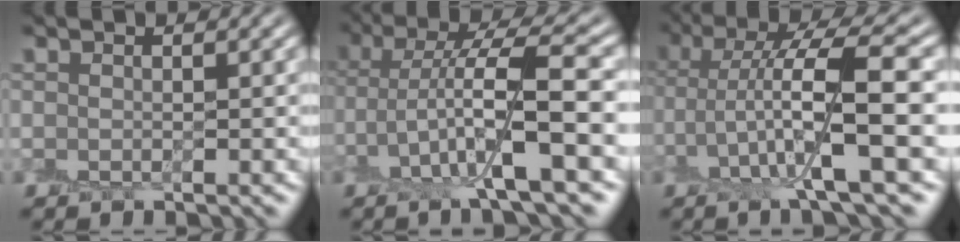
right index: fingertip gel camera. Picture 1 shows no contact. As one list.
[{"total": 7.3, "force": [-1.1, 1.8, 7.0], "torque": [-0.133, 0.019, -0.027]}, {"total": 8.0, "force": [-0.3, 1.9, 7.8], "torque": [-0.142, 0.017, -0.009]}]